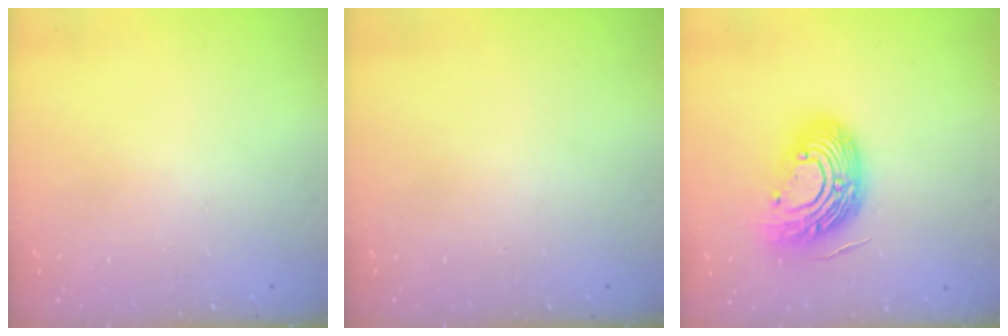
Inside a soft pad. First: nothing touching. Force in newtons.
{"total": 0.0}
{"total": 17.4, "press": 17.3, "slide": 2.1}